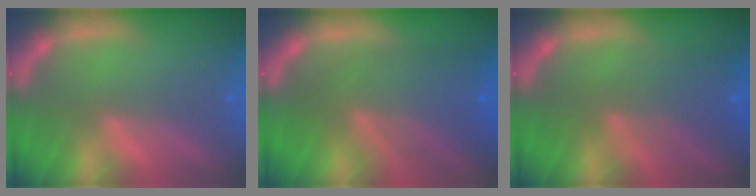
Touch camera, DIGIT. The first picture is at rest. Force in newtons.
{"total": 8.0}
{"total": 4.6}